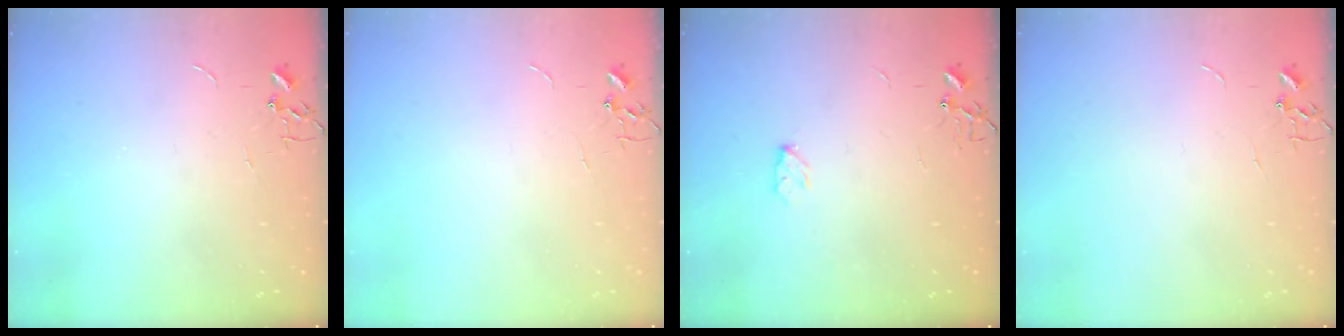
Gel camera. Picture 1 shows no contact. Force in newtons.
{"total": 0.0}
{"total": 3.9, "press": 3.8, "slide": 0.5}
{"total": 0.0}